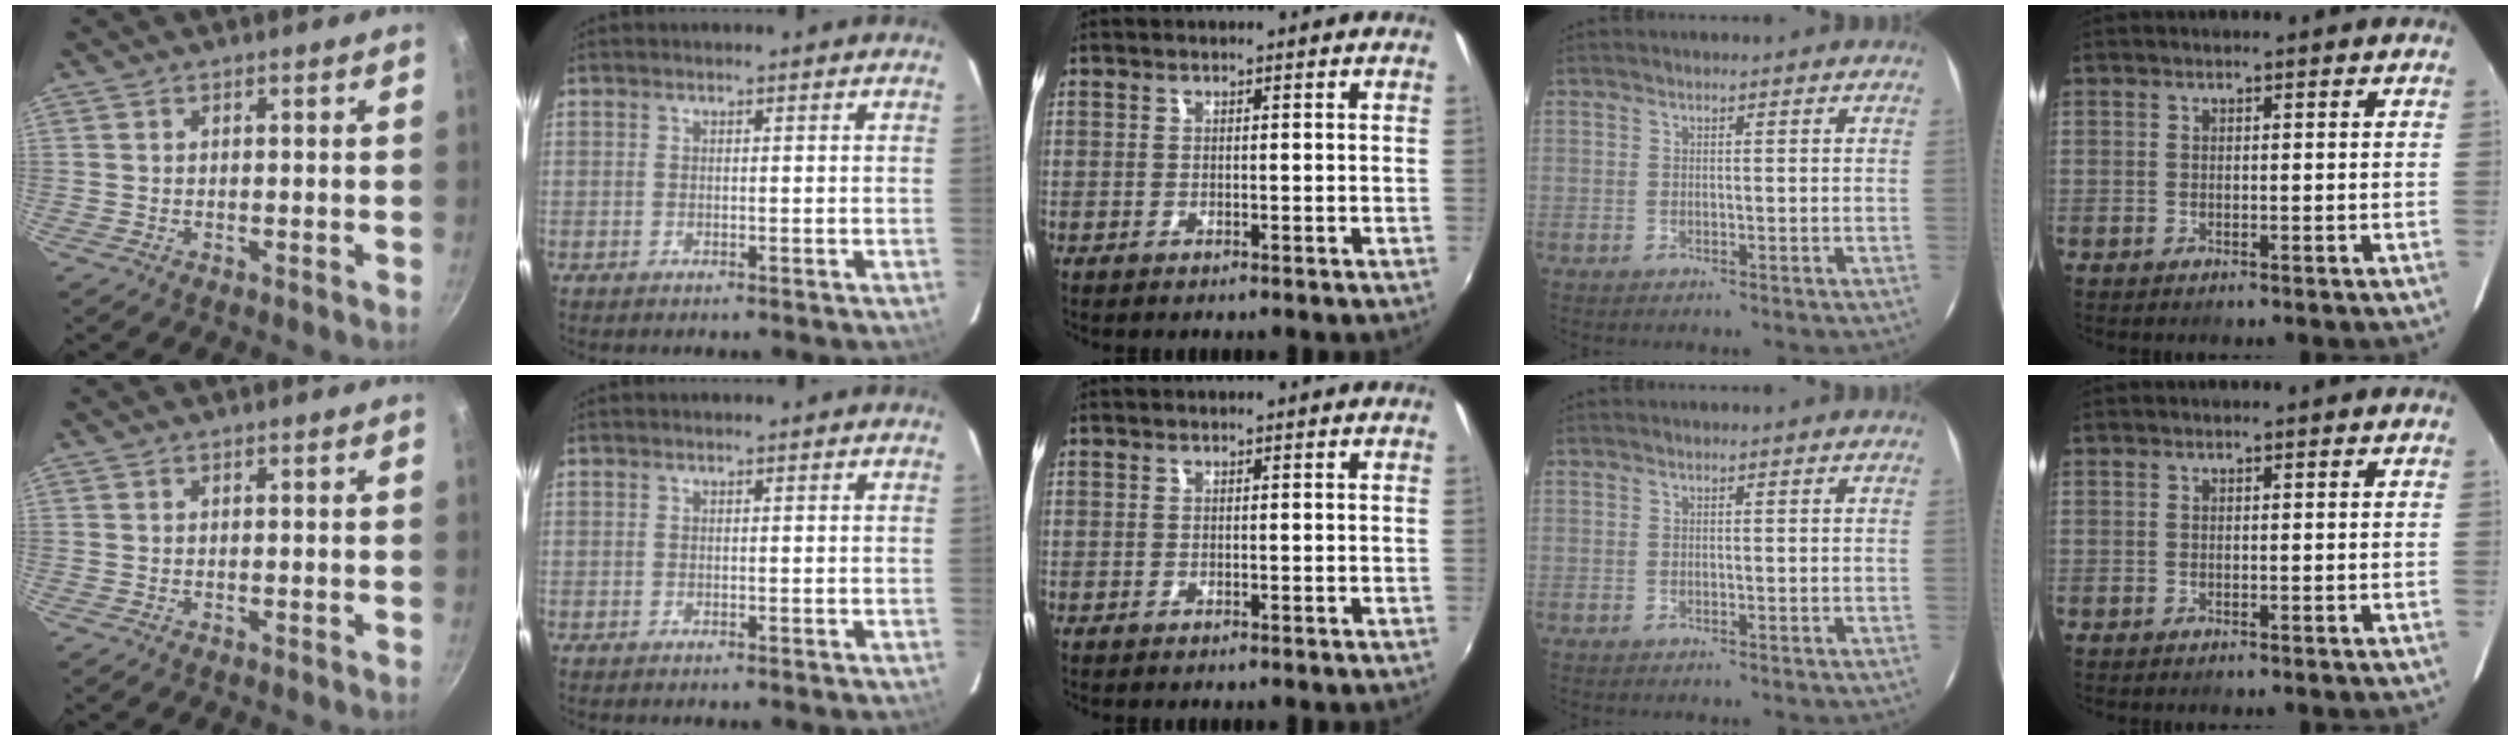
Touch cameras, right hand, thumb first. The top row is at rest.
{}